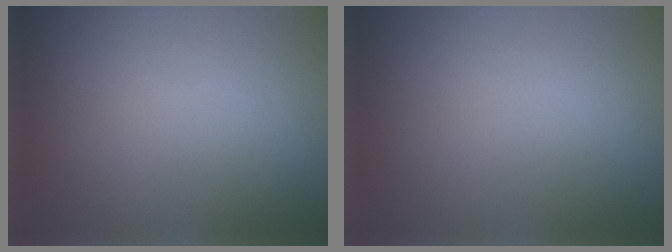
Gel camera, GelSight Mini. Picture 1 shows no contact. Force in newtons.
{"total": 0.0}